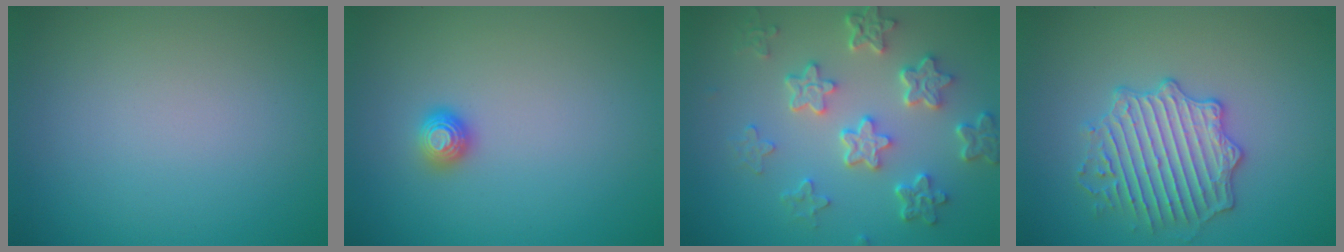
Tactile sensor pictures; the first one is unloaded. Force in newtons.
{"total": 1.1, "press": 1.1, "slide": 0.4}
{"total": 5.7, "press": 4.3, "slide": 3.7}
{"total": 4.0, "press": 4.0, "slide": 0.2}